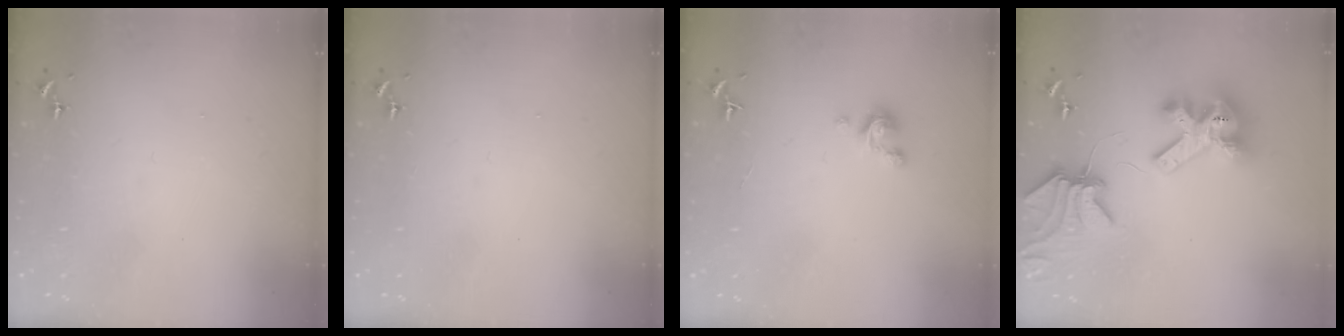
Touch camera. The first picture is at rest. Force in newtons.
{"total": 0.0}
{"total": 3.1, "press": 3.1, "slide": 0.3}
{"total": 12.5, "press": 12.4, "slide": 1.6}